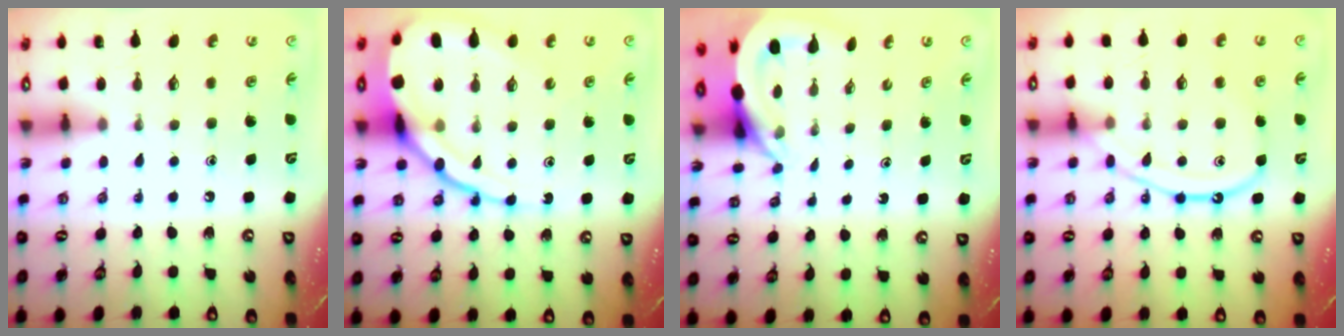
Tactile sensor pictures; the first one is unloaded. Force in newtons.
{"total": 16.7, "press": 16.6, "slide": 1.6}
{"total": 5.7, "press": 5.7, "slide": 0.6}
{"total": 12.2, "press": 12.1, "slide": 0.8}